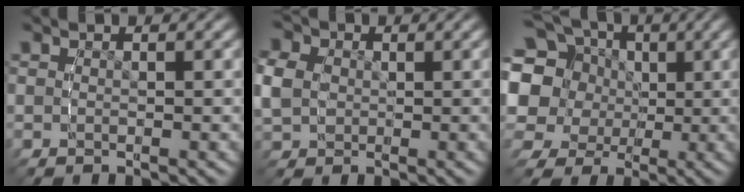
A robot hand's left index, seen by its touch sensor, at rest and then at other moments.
{"total": 4.8, "force": [0.7, 4.1, 2.3], "torque": [-0.062, -0.010, 0.018]}
{"total": 14.6, "force": [3.9, 12.4, 6.8], "torque": [-0.153, -0.013, 0.052]}